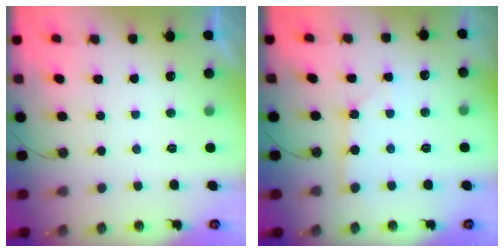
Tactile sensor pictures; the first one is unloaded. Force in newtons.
{"total": 2.4, "press": 2.4, "slide": 0.4}